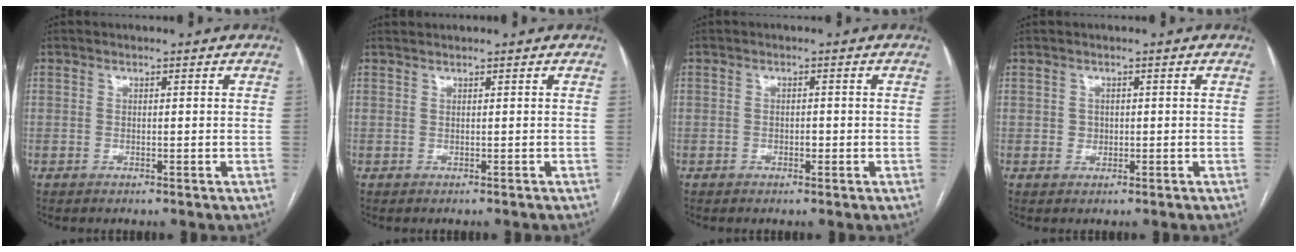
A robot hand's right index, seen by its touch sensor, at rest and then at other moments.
{"total": 0.0}
{"total": 1.0, "force": [-0.4, 0.6, 0.7], "torque": [-0.010, 0.002, -0.008]}
{"total": 1.2, "force": [-0.1, 1.1, 0.3], "torque": [-0.005, 0.003, 0.002]}